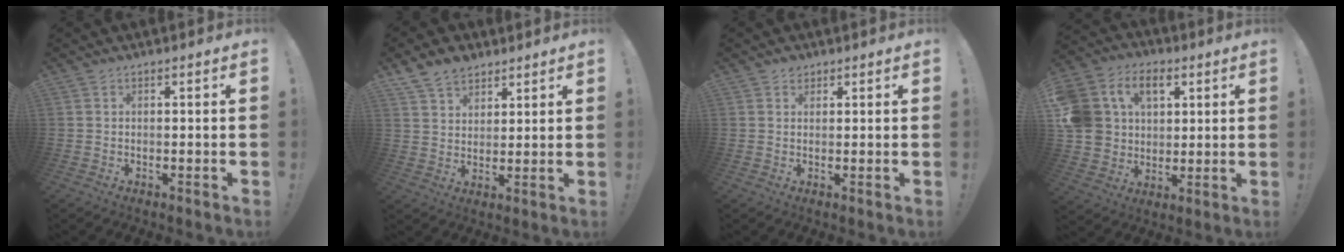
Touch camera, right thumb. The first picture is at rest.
{"total": 8.2, "force": [6.0, 5.1, 2.3], "torque": [-0.047, -0.029, 0.120]}
{"total": 1.8, "force": [1.3, 1.2, 0.4], "torque": [0.002, -0.006, 0.021]}
{"total": 16.3, "force": [5.7, 12.9, 8.0], "torque": [-0.145, -0.023, 0.114]}